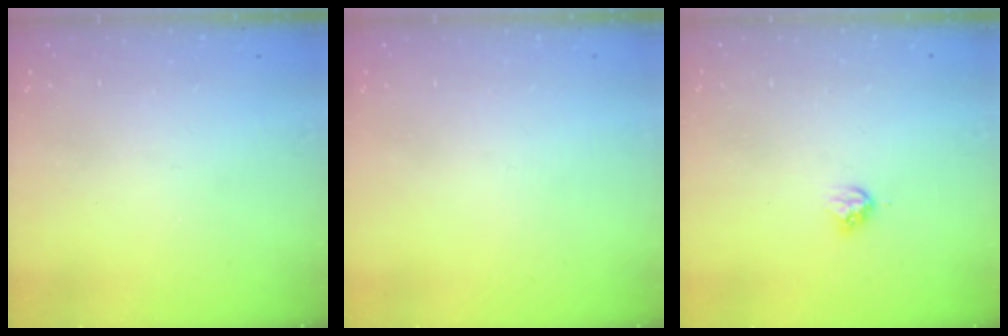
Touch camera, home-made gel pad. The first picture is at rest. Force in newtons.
{"total": 0.0}
{"total": 3.7, "press": 3.7, "slide": 0.3}